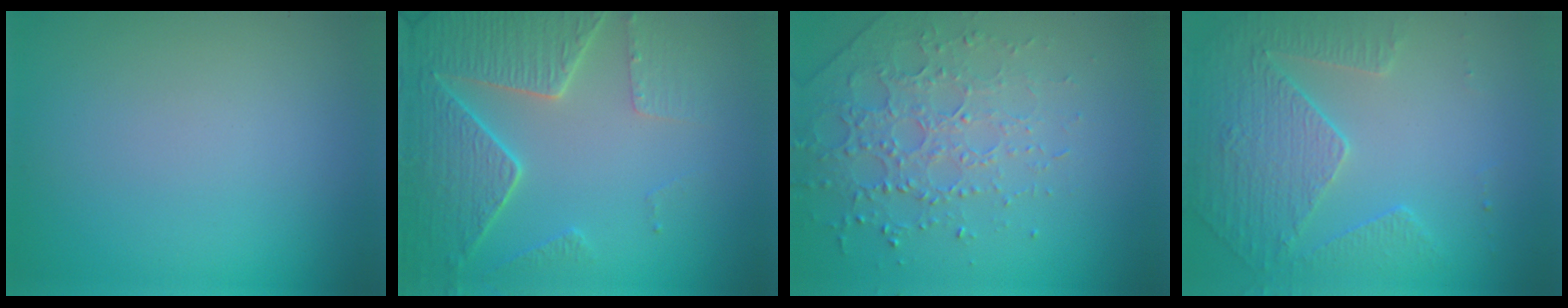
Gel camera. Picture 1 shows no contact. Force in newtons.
{"total": 6.2, "press": 5.2, "slide": 3.4}
{"total": 3.0, "press": 2.8, "slide": 1.1}
{"total": 3.8, "press": 3.5, "slide": 1.6}